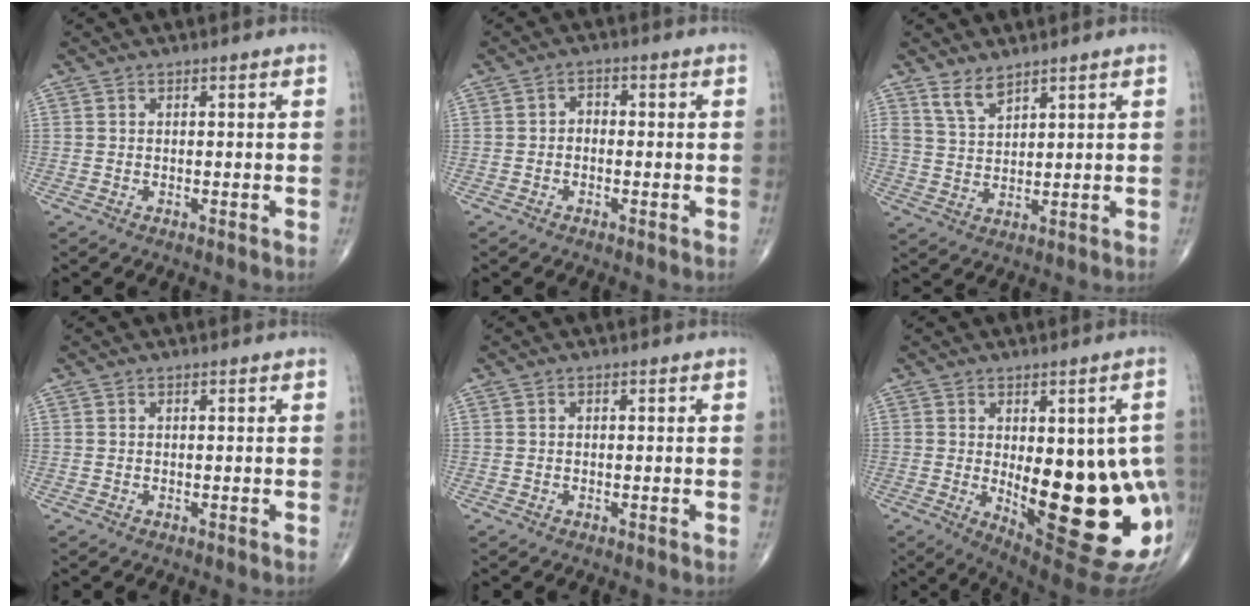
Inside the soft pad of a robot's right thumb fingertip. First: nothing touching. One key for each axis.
{"total": 2.1, "fx": -0.4, "fy": 1.5, "fz": 1.4, "tx": -0.008, "ty": 0.013, "tz": -0.015}
{"total": 4.3, "fx": 3.5, "fy": 1.5, "fz": 2.0, "tx": -0.034, "ty": -0.024, "tz": 0.075}
{"total": 0.0}
{"total": 0.0}
{"total": 25.0, "fx": -4.3, "fy": 9.7, "fz": 22.7, "tx": -0.221, "ty": -0.019, "tz": -0.025}